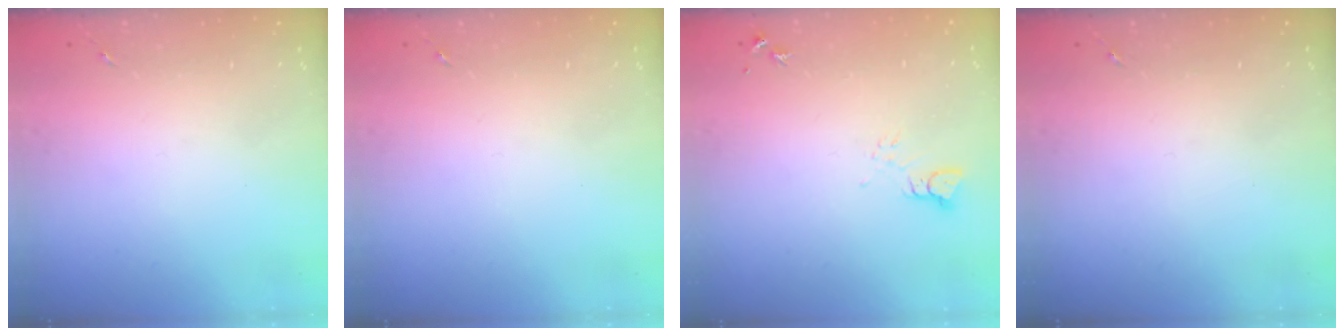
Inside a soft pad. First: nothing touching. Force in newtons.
{"total": 0.0}
{"total": 3.0, "press": 3.0, "slide": 0.2}
{"total": 0.0}